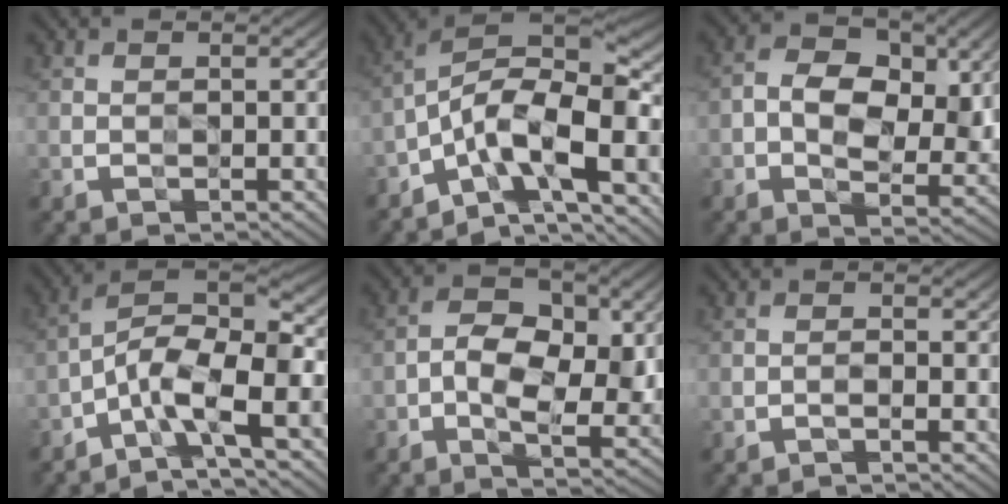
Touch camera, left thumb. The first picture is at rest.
{"total": 14.1, "force": [-6.7, 5.6, 11.1], "torque": [-0.190, -0.004, -0.130]}
{"total": 7.5, "force": [1.0, 5.0, 5.6], "torque": [-0.101, -0.006, 0.013]}
{"total": 11.2, "force": [-5.5, 3.7, 9.1], "torque": [-0.164, -0.001, -0.108]}
{"total": 7.0, "force": [-0.4, 4.2, 5.6], "torque": [-0.094, -0.002, -0.011]}
{"total": 0.7, "force": [-0.7, 0.0, 0.0], "torque": [0.002, 0.000, -0.015]}